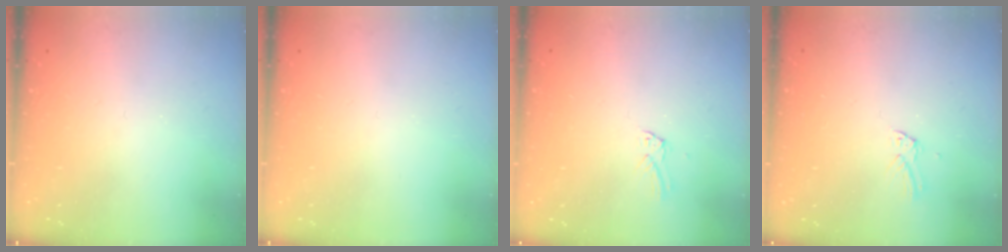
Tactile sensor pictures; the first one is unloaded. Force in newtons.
{"total": 0.0}
{"total": 1.5, "press": 1.5, "slide": 0.1}
{"total": 1.5, "press": 1.5, "slide": 0.1}